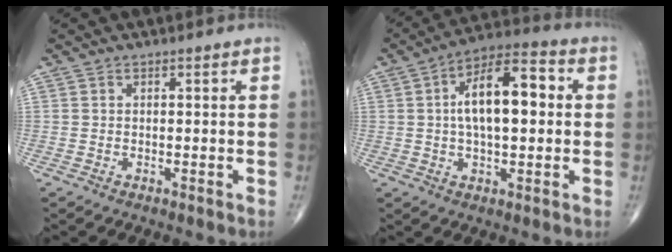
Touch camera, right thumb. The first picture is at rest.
{"total": 14.2, "force": [1.6, 6.5, 12.6], "torque": [-0.197, 0.025, 0.017]}